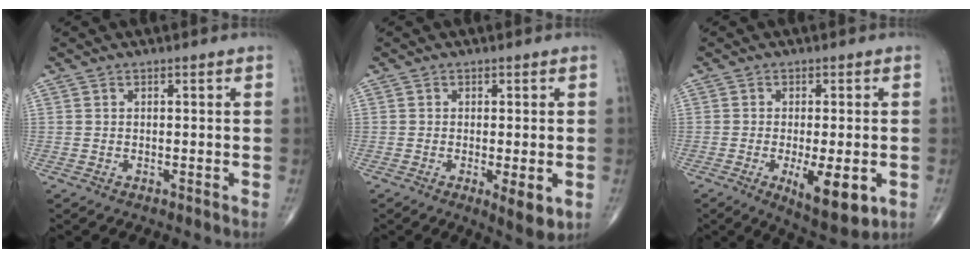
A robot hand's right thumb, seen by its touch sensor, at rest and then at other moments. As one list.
[{"total": 5.1, "force": [-1.4, 1.6, 4.7], "torque": [-0.073, -0.015, -0.020]}, {"total": 10.1, "force": [-3.0, 3.5, 9.0], "torque": [-0.130, -0.019, -0.039]}]